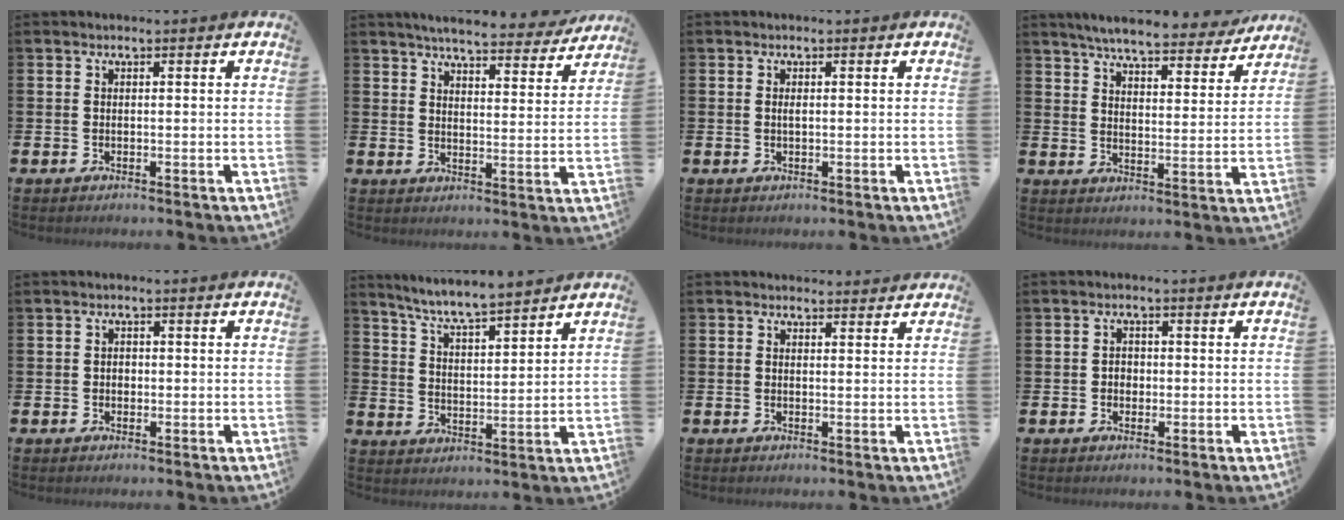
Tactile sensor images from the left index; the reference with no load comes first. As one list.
[{"total": 5.4, "force": [5.2, 0.5, 1.6], "torque": [-0.039, -0.032, 0.086]}, {"total": 0.6, "force": [0.2, 0.2, 0.5], "torque": [-0.011, 0.000, 0.003]}, {"total": 6.5, "force": [6.1, 0.7, 2.0], "torque": [-0.053, -0.038, 0.103]}, {"total": 1.0, "force": [-0.1, 0.9, 0.4], "torque": [-0.001, 0.004, -0.005]}, {"total": 6.6, "force": [6.4, 0.0, 1.9], "torque": [-0.064, -0.037, 0.113]}, {"total": 1.5, "force": [1.5, 0.4, -0.1], "torque": [0.007, -0.005, 0.025]}, {"total": 1.6, "force": [-0.2, 1.4, 0.6], "torque": [-0.006, 0.006, -0.007]}]